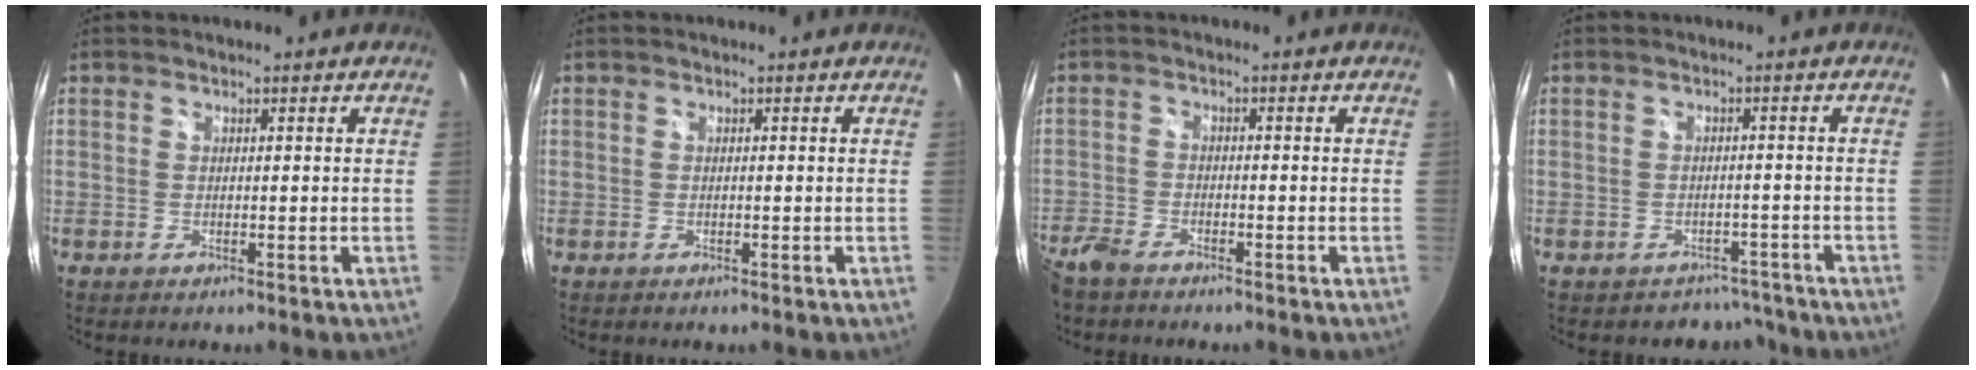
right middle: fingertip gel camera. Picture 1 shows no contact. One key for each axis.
{"total": 0.0}
{"total": 5.9, "fx": -4.8, "fy": 2.4, "fz": 2.4, "tx": -0.074, "ty": -0.017, "tz": -0.100}
{"total": 5.3, "fx": -4.2, "fy": 3.2, "fz": 0.1, "tx": -0.005, "ty": 0.014, "tz": -0.054}